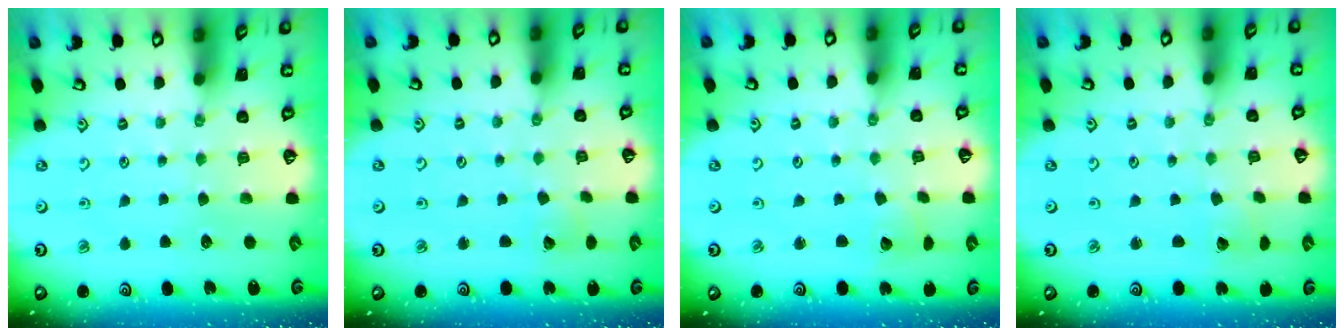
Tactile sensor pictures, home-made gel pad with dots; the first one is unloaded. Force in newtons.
{"total": 2.7, "press": 2.7, "slide": 0.3}
{"total": 2.4, "press": 2.4, "slide": 0.3}
{"total": 2.3, "press": 2.3, "slide": 0.1}